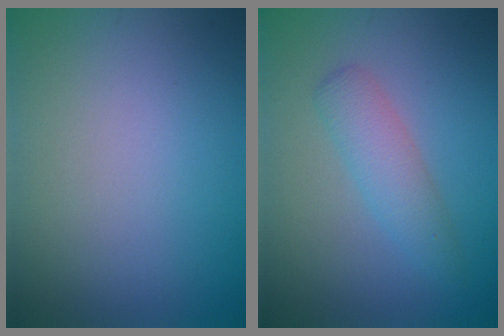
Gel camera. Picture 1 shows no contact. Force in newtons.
{"total": 2.6, "press": 2.6, "slide": 0.1}